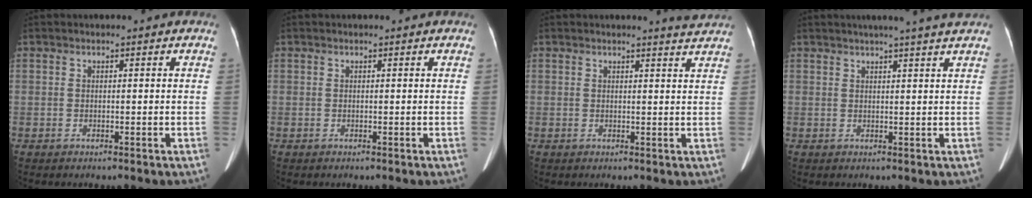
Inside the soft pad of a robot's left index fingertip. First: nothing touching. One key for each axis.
{"total": 0.0}
{"total": 2.5, "fx": 2.4, "fy": -0.7, "fz": 0.4, "tx": -0.012, "ty": -0.013, "tz": 0.020}
{"total": 6.8, "fx": 5.6, "fy": -1.0, "fz": 3.6, "tx": -0.046, "ty": 0.014, "tz": 0.061}